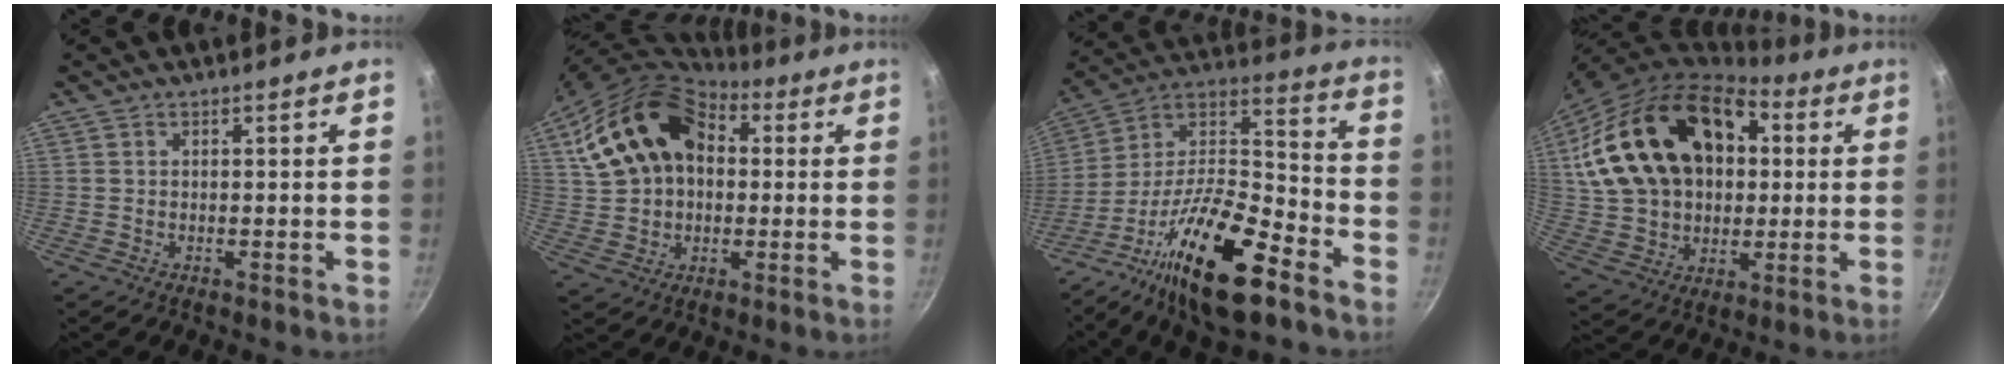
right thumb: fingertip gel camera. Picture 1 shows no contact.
{"total": 19.3, "force": [4.7, 13.7, 12.8], "torque": [-0.222, 0.033, 0.081]}
{"total": 23.8, "force": [-13.4, 8.3, 17.8], "torque": [-0.285, 0.078, -0.243]}
{"total": 26.4, "force": [5.4, 18.4, 18.2], "torque": [-0.309, 0.029, 0.102]}